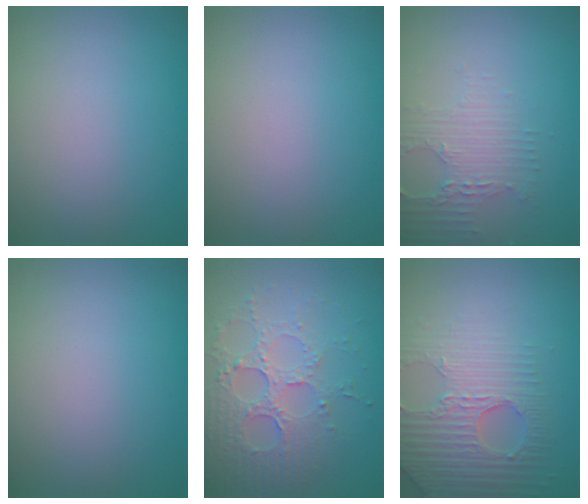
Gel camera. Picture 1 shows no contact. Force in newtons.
{"total": 0.0}
{"total": 3.5, "press": 2.6, "slide": 2.3}
{"total": 0.0}
{"total": 4.1, "press": 3.9, "slide": 1.3}
{"total": 4.0, "press": 3.8, "slide": 1.2}